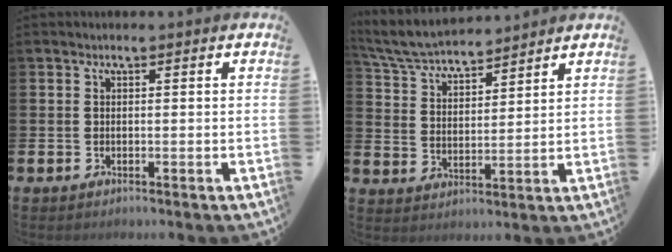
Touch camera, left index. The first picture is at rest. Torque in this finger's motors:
{"motor_torque": [1.05, -0.74, 0.53, 0.04]}